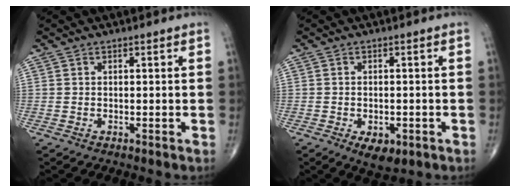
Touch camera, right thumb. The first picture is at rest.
{"total": 5.2, "force": [-2.0, 2.8, 3.8], "torque": [-0.052, 0.001, -0.020]}